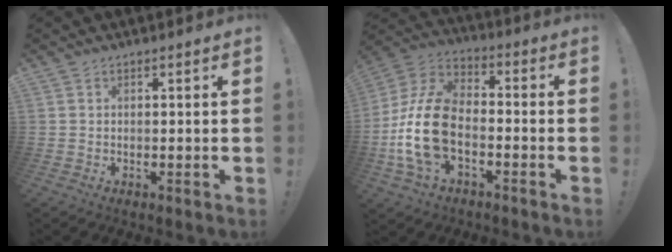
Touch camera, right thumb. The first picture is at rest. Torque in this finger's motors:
{"motor_torque": [0.72, 0.84, 0.13, 0.00, 0.20]}